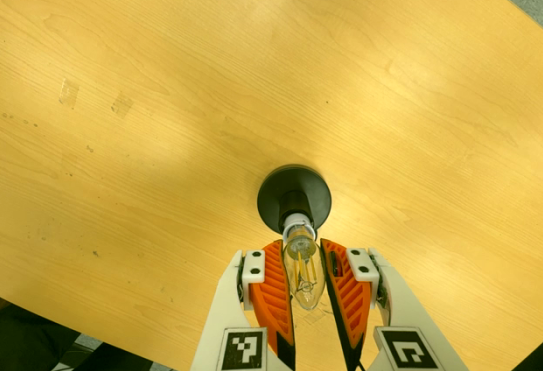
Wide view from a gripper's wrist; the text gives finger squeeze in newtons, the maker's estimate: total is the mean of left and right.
{"total": 13.7, "left": 14.5, "right": 13.0}